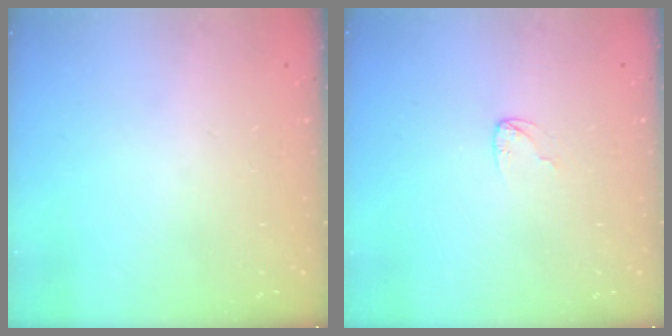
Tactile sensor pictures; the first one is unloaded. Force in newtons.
{"total": 3.5, "press": 3.5, "slide": 0.4}